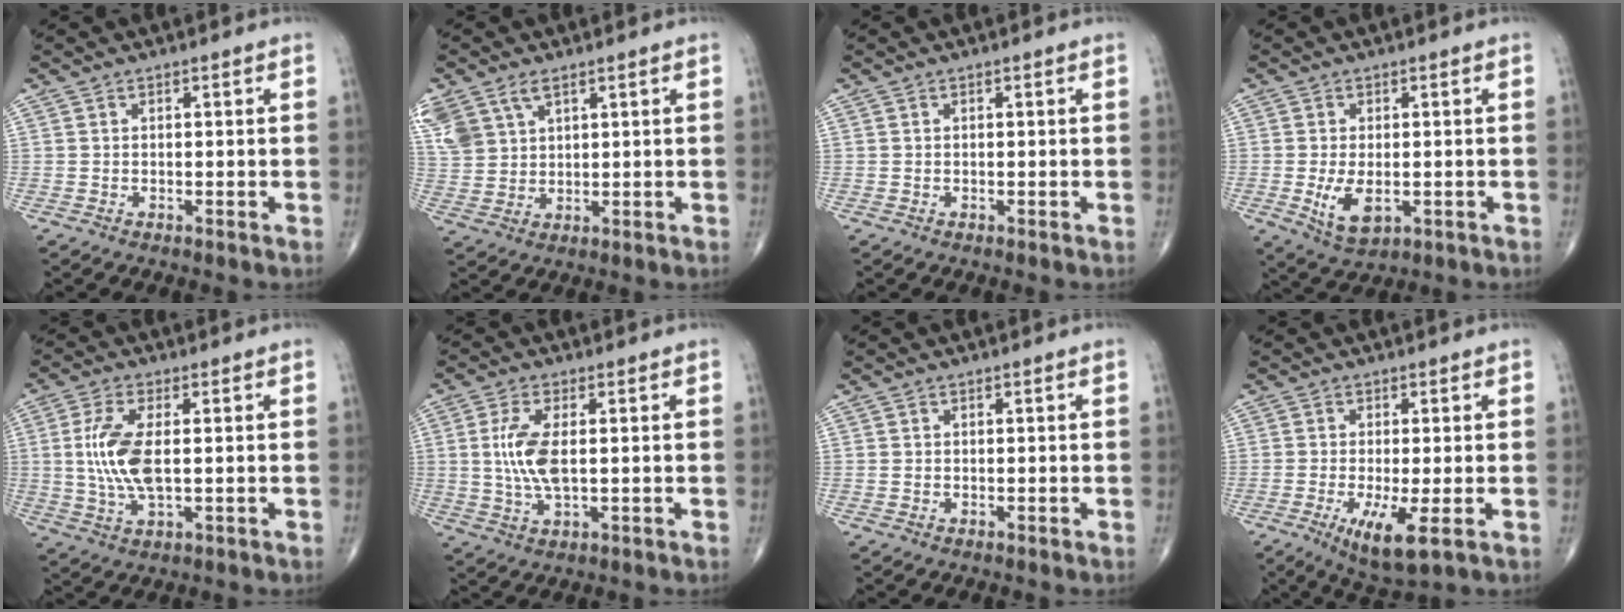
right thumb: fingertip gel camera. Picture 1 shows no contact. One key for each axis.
{"total": 10.6, "fx": 5.6, "fy": 6.7, "fz": 6.0, "tx": -0.144, "ty": 0.001, "tz": 0.118}
{"total": 0.0}
{"total": 6.4, "fx": -1.2, "fy": 3.4, "fz": 5.2, "tx": -0.092, "ty": -0.013, "tz": -0.014}
{"total": 9.4, "fx": 0.5, "fy": 3.7, "fz": 8.6, "tx": -0.191, "ty": -0.005, "tz": 0.013}
{"total": 7.6, "fx": 0.6, "fy": 3.0, "fz": 7.0, "tx": -0.155, "ty": -0.005, "tz": 0.014}
{"total": 0.0}
{"total": 7.6, "fx": -2.5, "fy": 1.7, "fz": 7.0, "tx": -0.129, "ty": -0.021, "tz": -0.041}